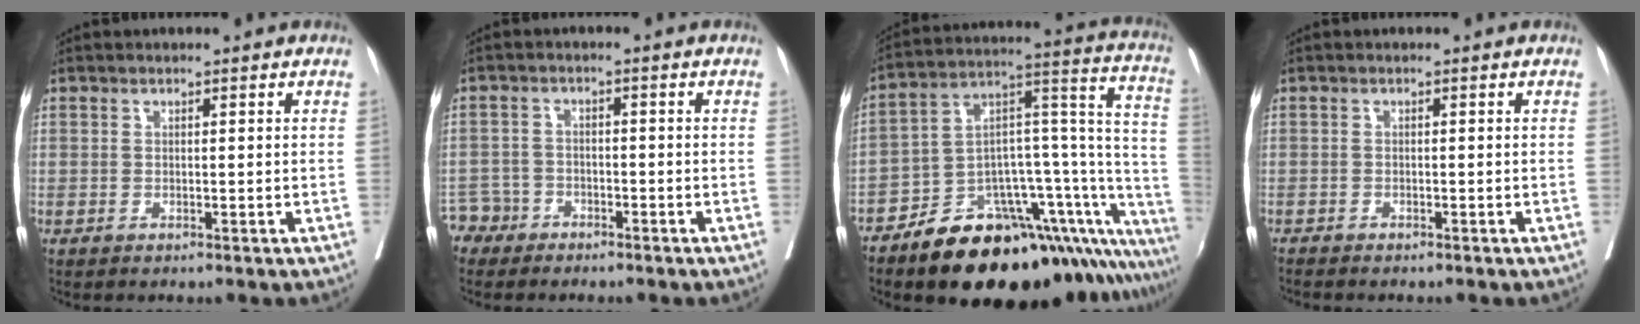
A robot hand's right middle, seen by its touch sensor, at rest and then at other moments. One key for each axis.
{"total": 3.8, "fx": -2.9, "fy": 2.3, "fz": -0.8, "tx": 0.011, "ty": 0.006, "tz": -0.059}
{"total": 26.2, "fx": -19.4, "fy": 7.1, "fz": 16.2, "tx": -0.112, "ty": 0.051, "tz": -0.273}
{"total": 1.5, "fx": -1.4, "fy": 0.2, "fz": 0.5, "tx": -0.014, "ty": -0.003, "tz": -0.021}